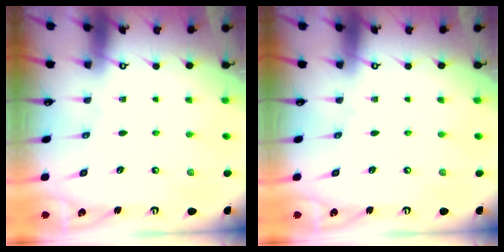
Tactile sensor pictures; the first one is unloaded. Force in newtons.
{"total": 0.0}